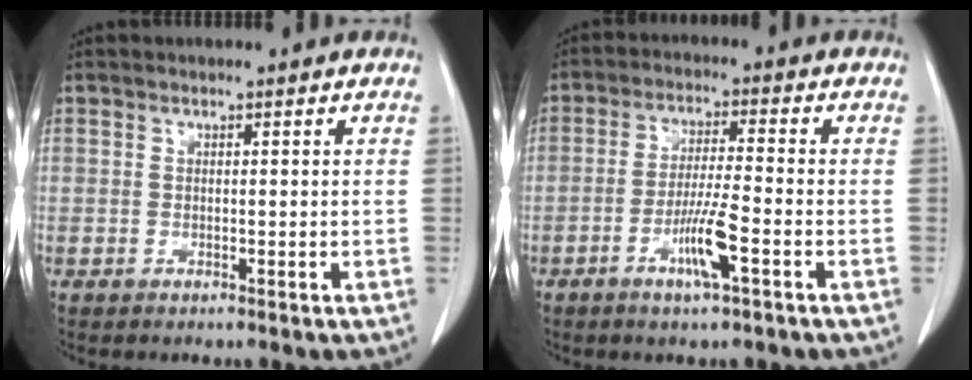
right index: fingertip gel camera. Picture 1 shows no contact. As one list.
[{"total": 6.5, "force": [-2.8, 0.1, 5.9], "torque": [-0.113, -0.007, -0.051]}]